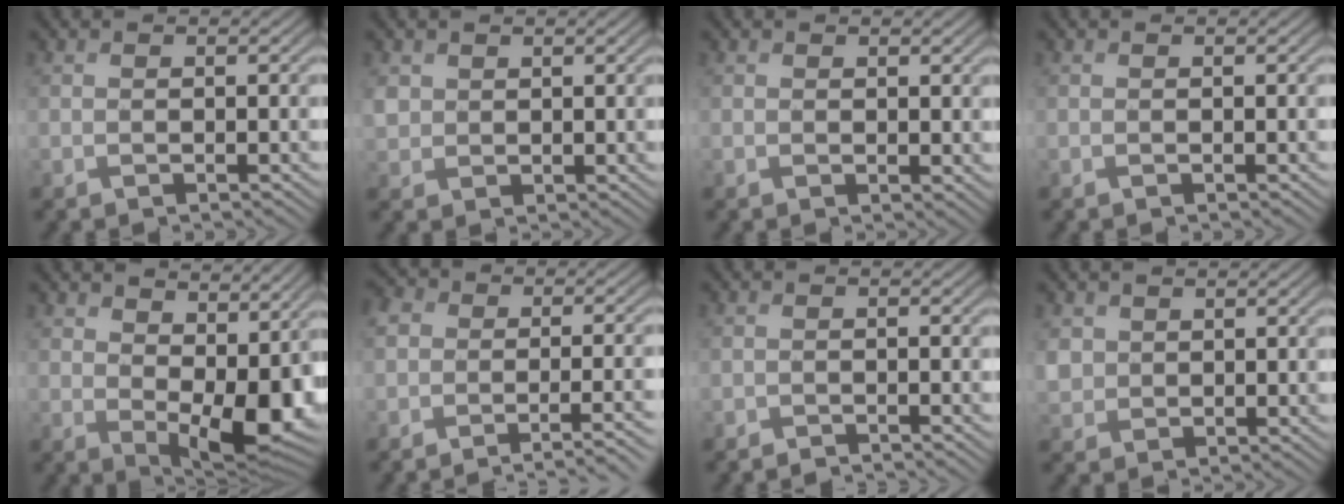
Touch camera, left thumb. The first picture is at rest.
{"total": 2.2, "force": [1.2, 1.8, 0.6], "torque": [-0.024, 0.000, 0.025]}
{"total": 0.9, "force": [0.5, 0.5, 0.5], "torque": [-0.007, -0.004, 0.012]}
{"total": 0.0}
{"total": 9.7, "force": [3.0, 5.2, 7.6], "torque": [-0.120, -0.021, 0.061]}
{"total": 5.3, "force": [-3.1, 2.1, 3.8], "torque": [-0.054, -0.002, -0.040]}
{"total": 1.1, "force": [-1.1, 0.0, 0.2], "torque": [-0.001, 0.000, -0.023]}
{"total": 2.4, "force": [1.1, 2.0, 0.6], "torque": [-0.029, -0.001, 0.025]}